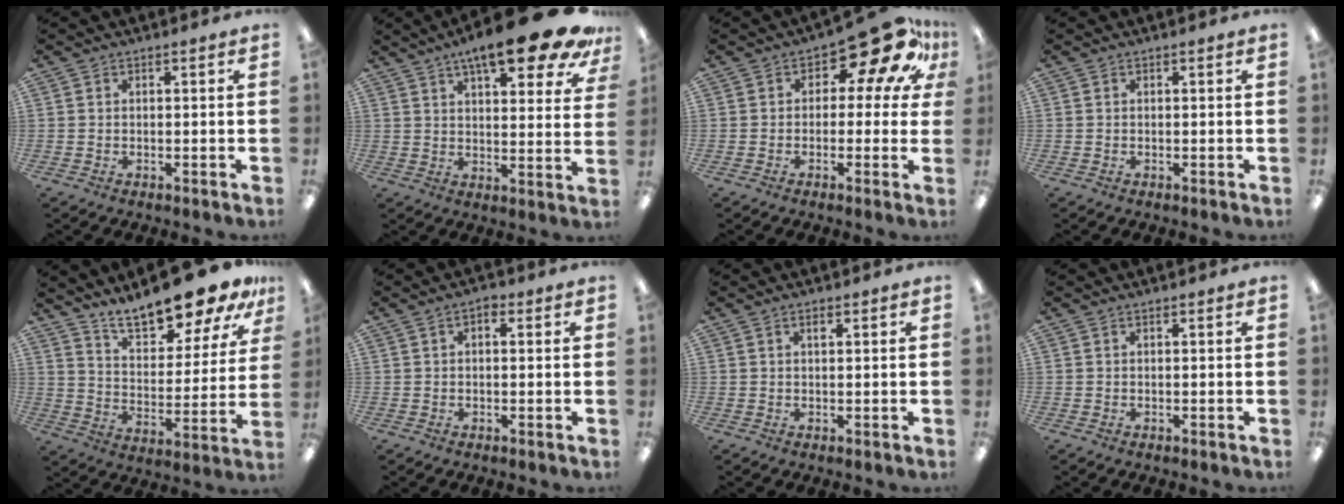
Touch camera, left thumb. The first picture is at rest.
{"total": 15.9, "force": [11.0, 4.0, 10.8], "torque": [-0.152, -0.066, 0.174]}
{"total": 14.1, "force": [8.4, 5.9, 9.6], "torque": [-0.134, -0.058, 0.138]}
{"total": 0.0}
{"total": 16.7, "force": [14.7, 4.2, 6.6], "torque": [-0.116, -0.109, 0.256]}
{"total": 2.2, "force": [0.3, 1.3, 1.7], "torque": [-0.026, 0.004, 0.002]}
{"total": 1.2, "force": [0.6, 0.5, 0.9], "torque": [-0.020, 0.003, 0.010]}
{"total": 0.0}